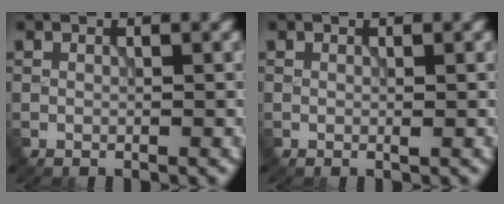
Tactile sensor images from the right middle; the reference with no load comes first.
{"total": 0.0}